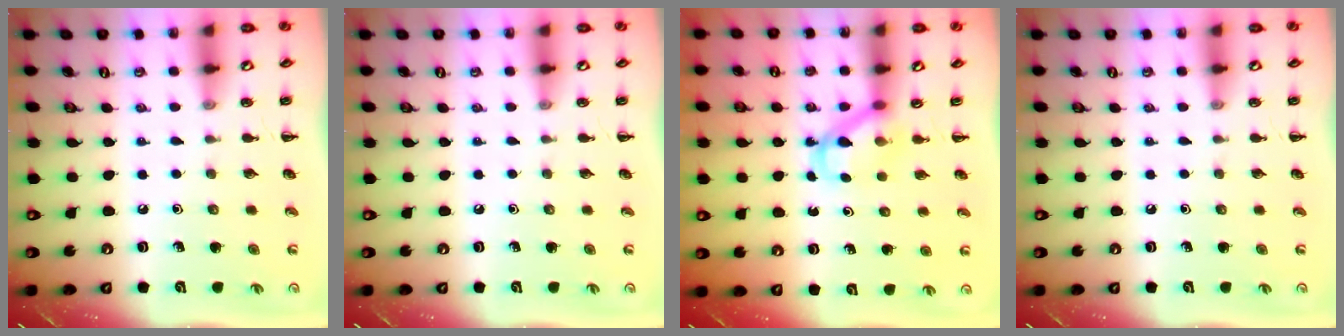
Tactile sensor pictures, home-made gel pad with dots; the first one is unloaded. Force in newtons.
{"total": 0.0}
{"total": 4.1, "press": 4.0, "slide": 0.7}
{"total": 0.0}